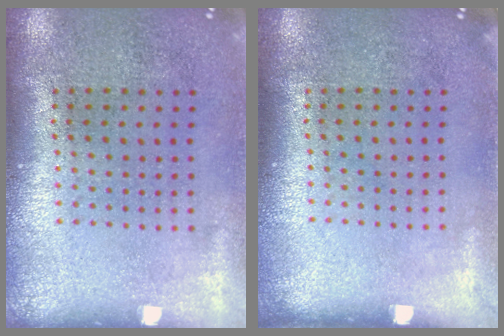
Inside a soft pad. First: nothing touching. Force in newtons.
{"total": 0.0}